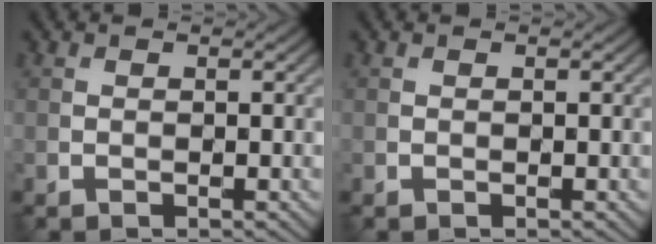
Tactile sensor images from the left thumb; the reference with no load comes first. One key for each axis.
{"total": 0.0}